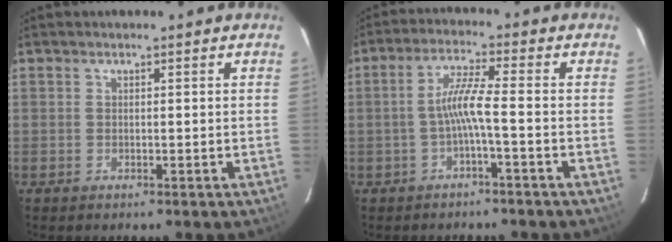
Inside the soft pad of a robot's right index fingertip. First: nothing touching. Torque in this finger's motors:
{"motor_torque": [0.97, -0.25, 0.57, 0.14]}